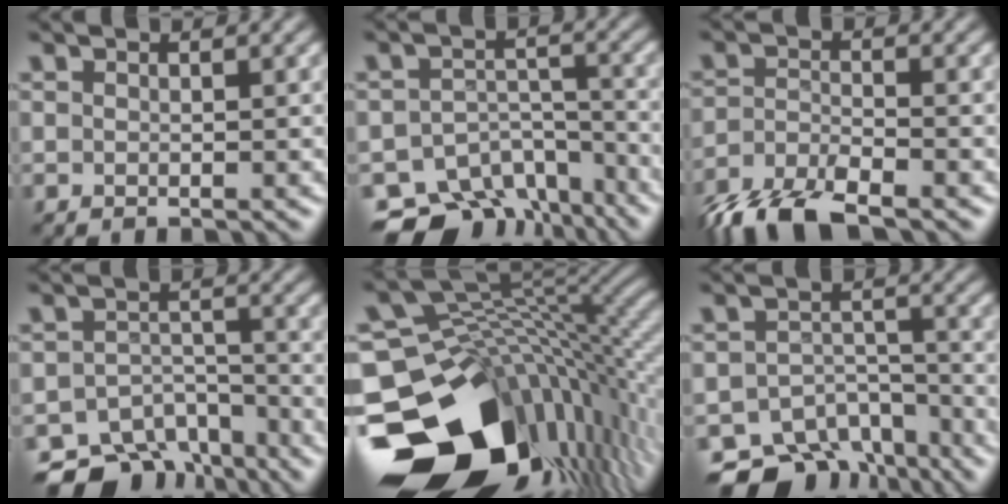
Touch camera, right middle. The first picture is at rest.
{"total": 10.6, "force": [-8.7, 5.6, 2.2], "torque": [-0.014, 0.000, -0.118]}
{"total": 5.5, "force": [-4.5, 1.5, 2.8], "torque": [-0.056, -0.004, -0.092]}
{"total": 7.7, "force": [-6.7, 3.6, 1.4], "torque": [-0.001, -0.006, -0.100]}
{"total": 17.1, "force": [-7.6, 10.7, 11.0], "torque": [-0.228, -0.010, -0.109]}
{"total": 8.9, "force": [-7.6, 4.3, 1.8], "torque": [-0.003, -0.002, -0.108]}